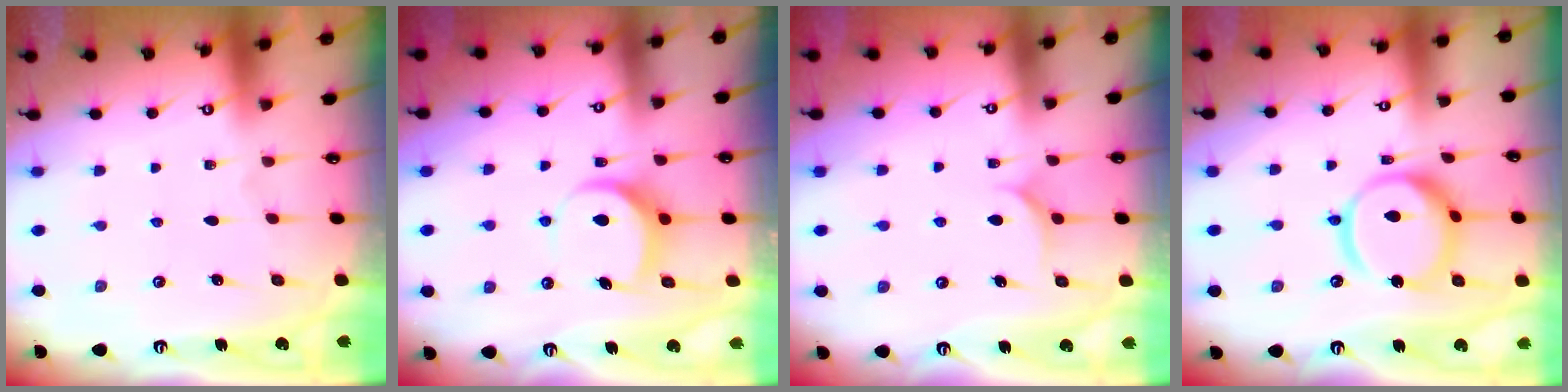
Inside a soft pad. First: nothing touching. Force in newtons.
{"total": 8.3, "press": 8.3, "slide": 0.8}
{"total": 7.2, "press": 7.2, "slide": 0.6}
{"total": 14.0, "press": 13.9, "slide": 1.5}